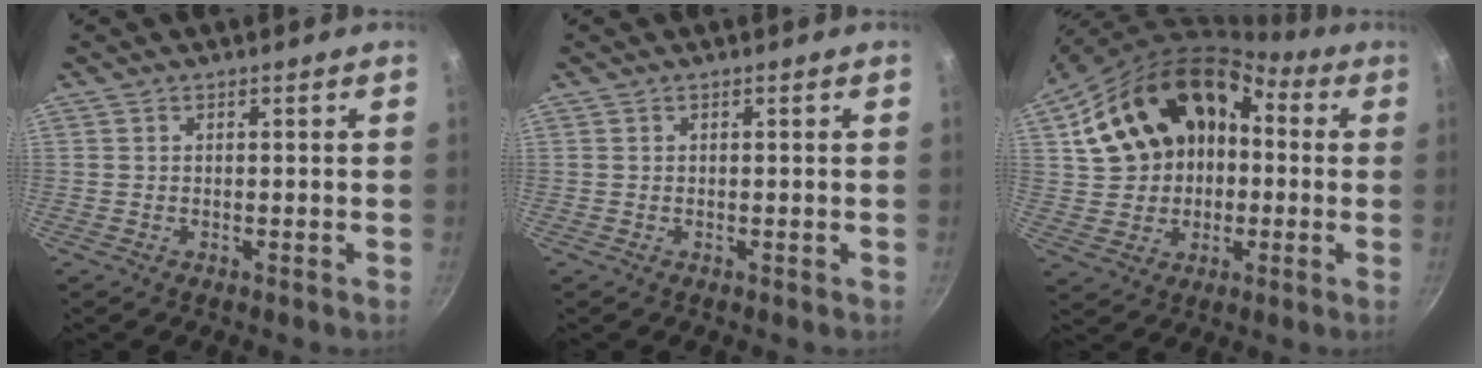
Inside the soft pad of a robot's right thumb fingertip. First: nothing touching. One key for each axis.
{"total": 0.0}
{"total": 20.8, "fx": 2.5, "fy": 16.2, "fz": 12.9, "tx": -0.211, "ty": 0.061, "tz": 0.052}